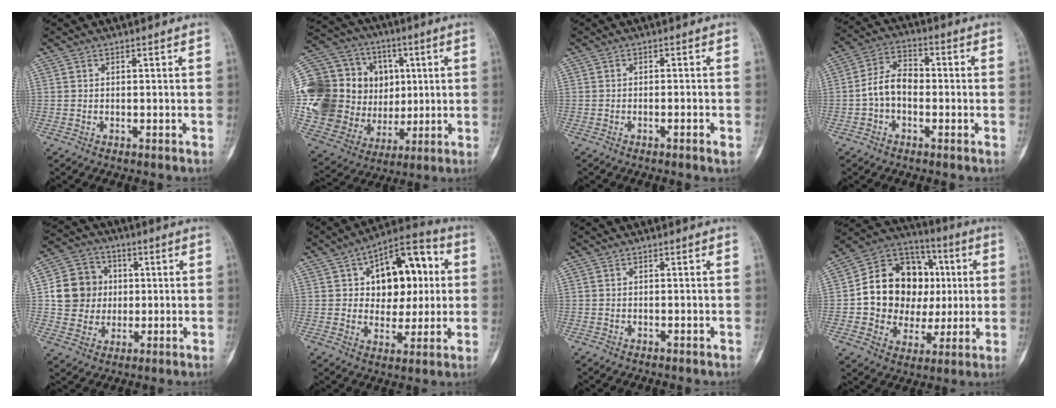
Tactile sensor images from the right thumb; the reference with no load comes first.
{"total": 27.7, "force": [2.3, 21.2, 17.7], "torque": [-0.339, 0.030, 0.062]}
{"total": 1.6, "force": [-0.8, 0.3, 1.4], "torque": [-0.023, 0.002, -0.013]}
{"total": 7.6, "force": [-1.3, 5.4, 5.3], "torque": [-0.082, 0.030, -0.037]}
{"total": 11.5, "force": [1.2, 10.7, 4.1], "torque": [-0.037, 0.011, 0.022]}
{"total": 17.5, "force": [3.9, 10.9, 13.1], "torque": [-0.128, 0.018, 0.055]}
{"total": 0.0}
{"total": 20.7, "force": [1.6, 16.5, 12.5], "torque": [-0.139, 0.034, 0.037]}